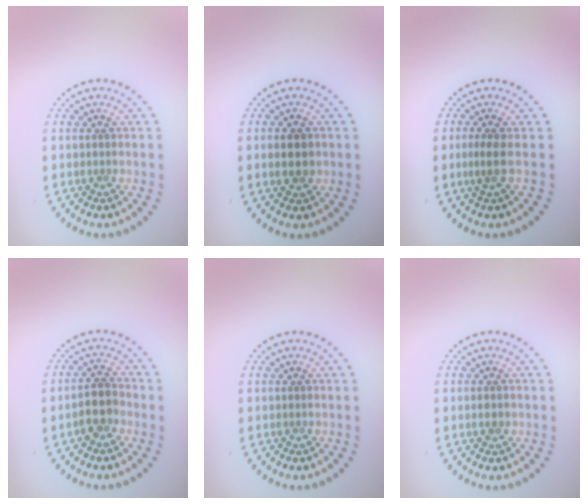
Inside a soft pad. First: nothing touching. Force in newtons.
{"total": 3.0, "press": 3.0, "slide": 0.2}
{"total": 1.7, "press": 1.3, "slide": 1.1}
{"total": 2.5, "press": 2.3, "slide": 1.0}
{"total": 0.0}
{"total": 1.1, "press": 1.1, "slide": 0.1}